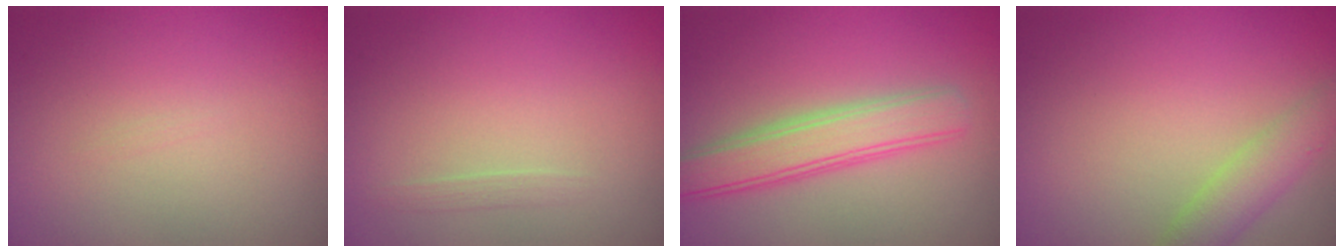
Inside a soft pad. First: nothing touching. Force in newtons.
{"total": 0.6, "press": 0.6, "slide": 0.0}
{"total": 4.4, "press": 4.4, "slide": 0.1}
{"total": 3.0, "press": 3.0, "slide": 0.2}